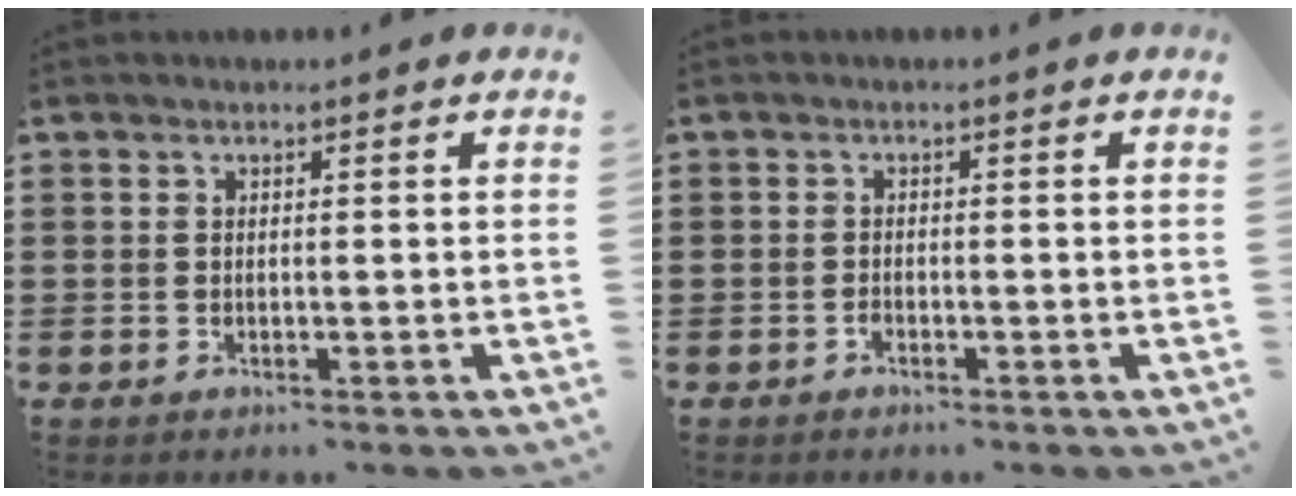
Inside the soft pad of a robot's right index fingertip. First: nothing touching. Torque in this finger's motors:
{"motor_torque": [2.14, 0.00, -0.01, -0.12]}